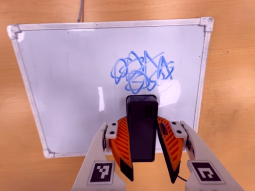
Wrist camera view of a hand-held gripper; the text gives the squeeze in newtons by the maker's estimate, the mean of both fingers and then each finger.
{"total": 7.4, "left": 7.1, "right": 7.8}